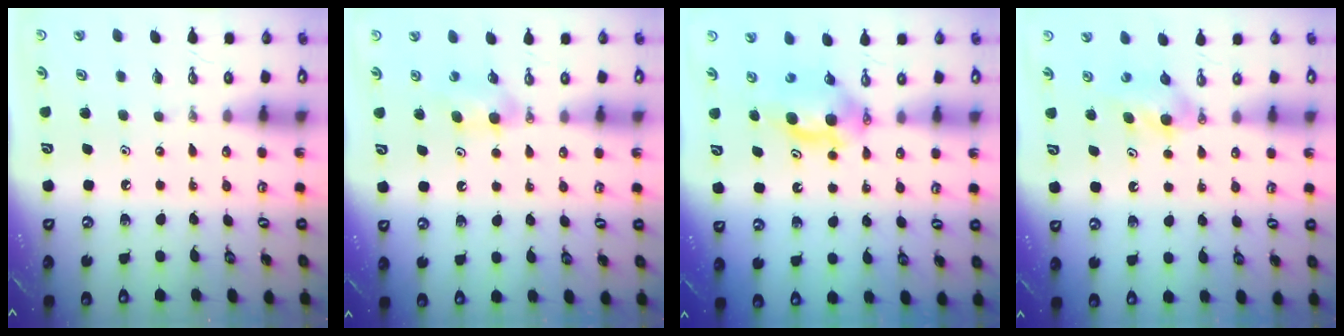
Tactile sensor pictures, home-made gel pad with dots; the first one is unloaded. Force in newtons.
{"total": 4.8, "press": 4.8, "slide": 0.5}
{"total": 7.9, "press": 4.8, "slide": 6.2}
{"total": 5.1, "press": 5.0, "slide": 0.6}